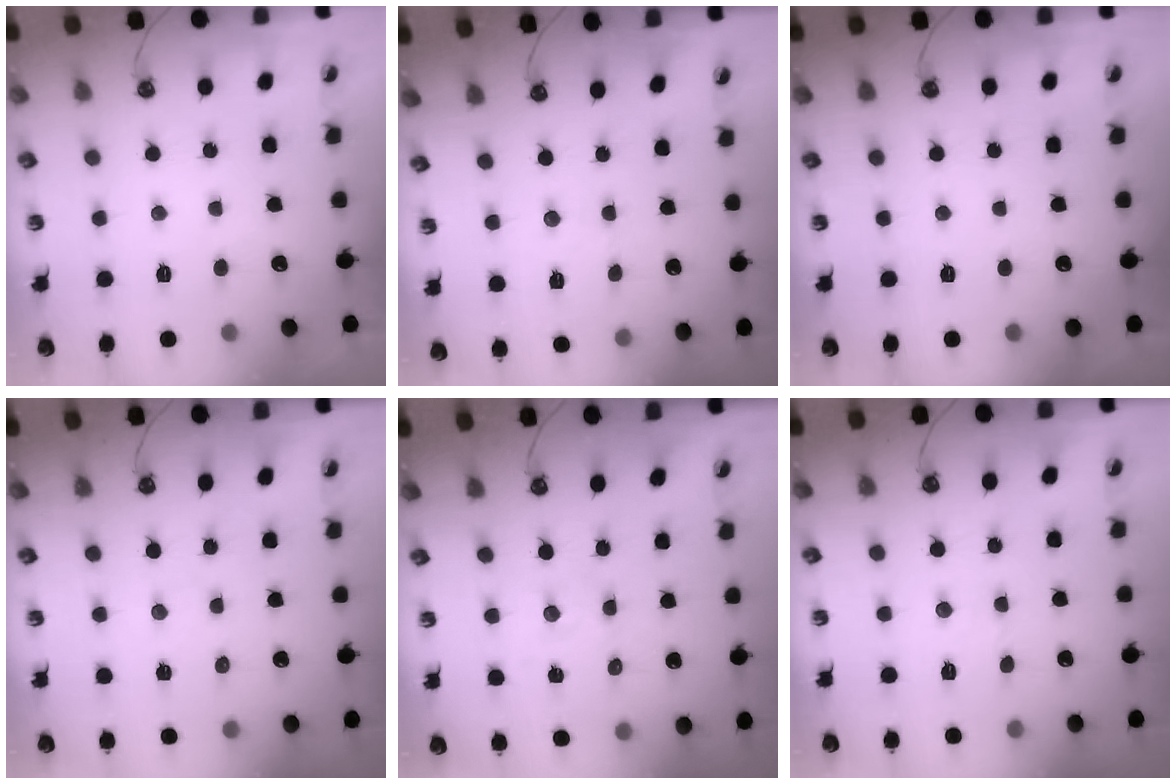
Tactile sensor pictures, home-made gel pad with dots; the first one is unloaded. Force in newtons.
{"total": 2.9, "press": 2.9, "slide": 0.4}
{"total": 0.0}
{"total": 1.9, "press": 1.9, "slide": 0.3}
{"total": 3.1, "press": 3.1, "slide": 0.5}
{"total": 3.7, "press": 3.7, "slide": 0.5}